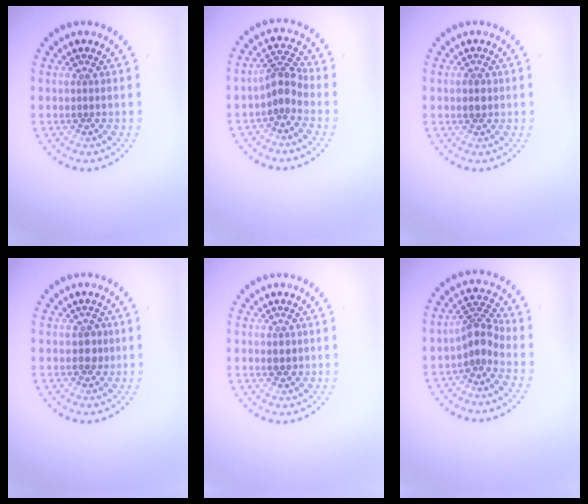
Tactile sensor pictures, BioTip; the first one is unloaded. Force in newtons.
{"total": 2.6, "press": 2.0, "slide": 1.6}
{"total": 1.2, "press": 1.2, "slide": 0.1}
{"total": 1.3, "press": 1.3, "slide": 0.2}
{"total": 1.0, "press": 1.0, "slide": 0.1}
{"total": 2.7, "press": 2.0, "slide": 1.8}